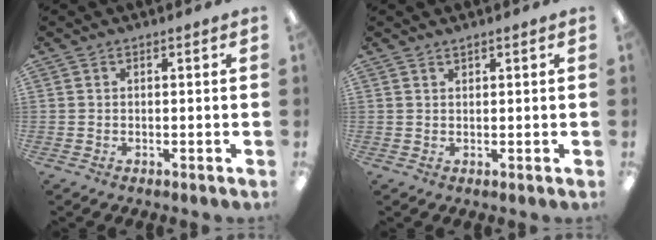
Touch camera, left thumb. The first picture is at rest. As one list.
[{"total": 1.0, "force": [0.9, 0.2, 0.2], "torque": [-0.005, -0.001, 0.018]}]